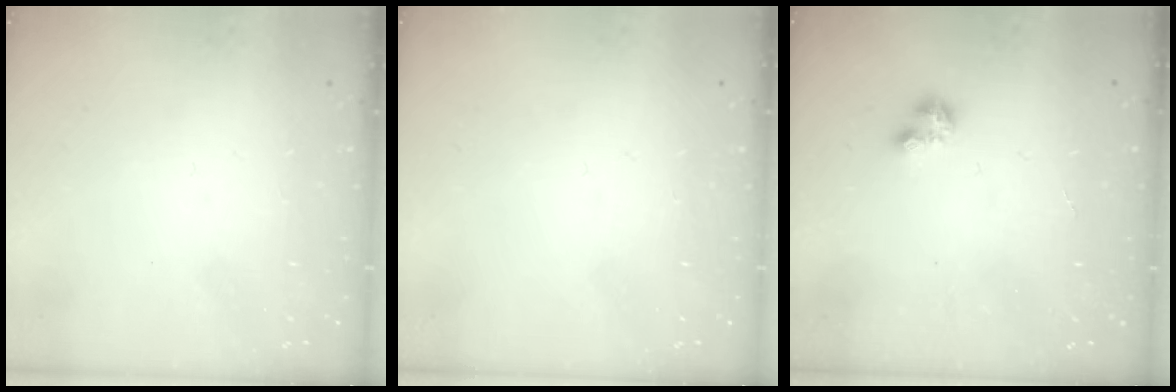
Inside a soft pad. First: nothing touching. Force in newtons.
{"total": 0.0}
{"total": 1.3, "press": 1.2, "slide": 0.3}